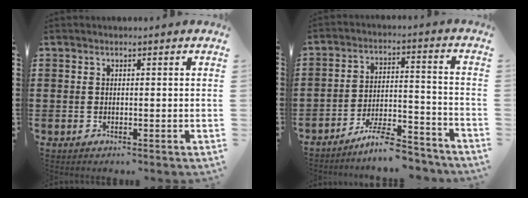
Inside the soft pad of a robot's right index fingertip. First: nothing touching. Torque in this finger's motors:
{"motor_torque": [0.53, 0.77, -0.20, -0.21]}